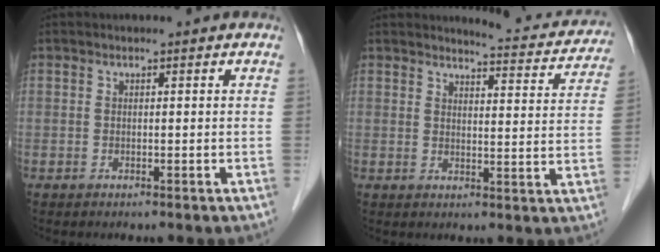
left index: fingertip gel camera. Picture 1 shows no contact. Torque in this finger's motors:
{"motor_torque": [-0.07, -0.70, 0.08, 0.01]}